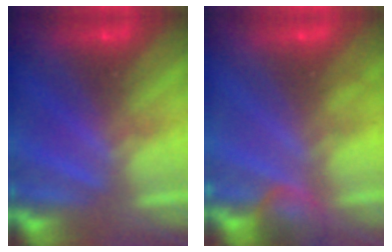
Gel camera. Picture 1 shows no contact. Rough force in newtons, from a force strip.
{"total": 2.5}